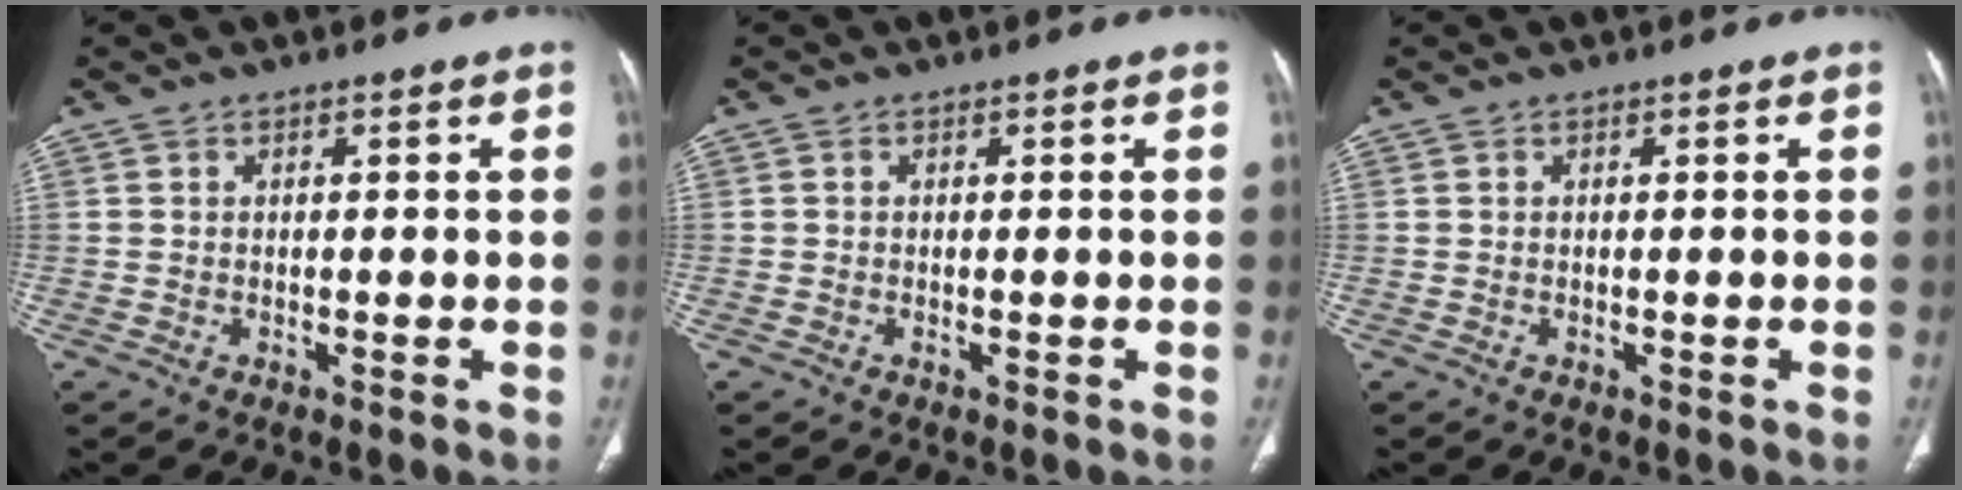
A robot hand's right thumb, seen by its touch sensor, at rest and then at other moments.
{"total": 0.0}
{"total": 0.0}